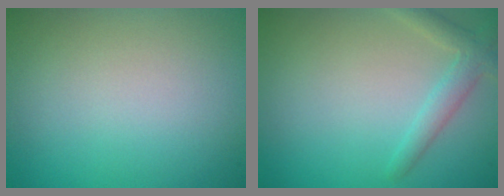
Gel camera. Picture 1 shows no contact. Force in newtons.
{"total": 2.4, "press": 2.3, "slide": 0.1}